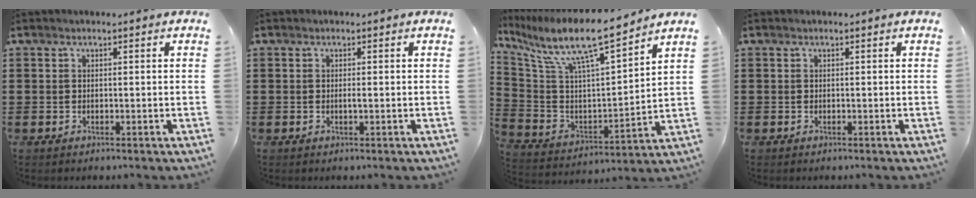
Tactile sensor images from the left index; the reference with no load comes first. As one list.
[{"total": 0.8, "force": [0.0, 0.0, 0.8], "torque": [-0.015, -0.006, 0.001]}, {"total": 10.8, "force": [8.4, 1.1, 6.7], "torque": [-0.156, -0.062, 0.136]}, {"total": 0.0}]